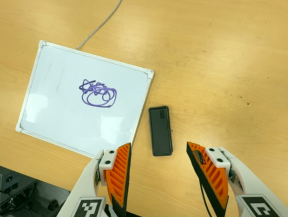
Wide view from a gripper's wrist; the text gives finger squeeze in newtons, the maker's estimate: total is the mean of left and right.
{"total": 0.0}